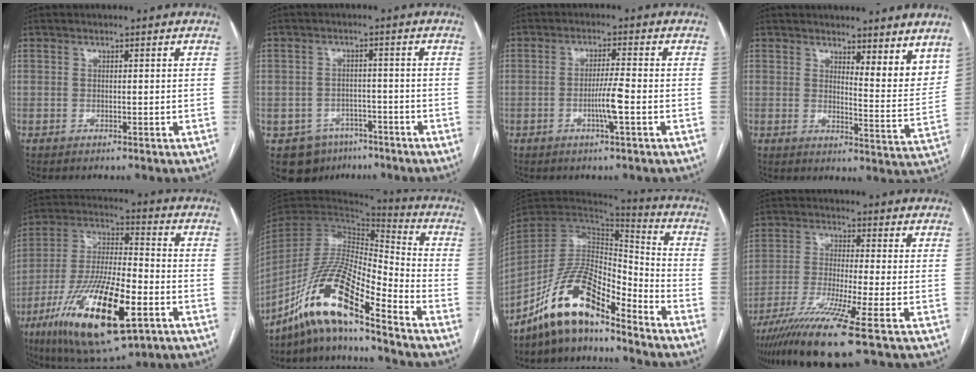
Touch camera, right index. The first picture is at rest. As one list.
[{"total": 6.9, "force": [-4.3, 5.3, 1.1], "torque": [-0.010, 0.010, -0.055]}, {"total": 4.5, "force": [-1.4, -0.4, 4.2], "torque": [-0.079, -0.007, -0.027]}, {"total": 7.1, "force": [5.8, 1.5, 3.8], "torque": [-0.040, -0.030, 0.071]}, {"total": 21.9, "force": [-9.1, 5.6, 19.1], "torque": [-0.389, -0.029, -0.152]}, {"total": 16.0, "force": [-11.8, 1.0, 10.8], "torque": [-0.207, -0.001, -0.220]}, {"total": 13.8, "force": [-10.5, 3.6, 8.1], "torque": [-0.161, 0.025, -0.194]}, {"total": 11.8, "force": [-7.5, -1.3, 9.1], "torque": [-0.176, -0.033, -0.134]}]